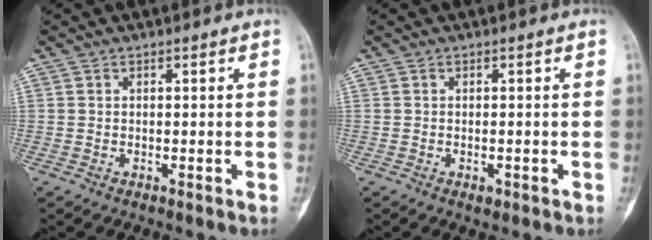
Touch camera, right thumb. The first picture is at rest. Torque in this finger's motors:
{"motor_torque": [0.45, -0.07, 0.04, -0.44, 0.19]}